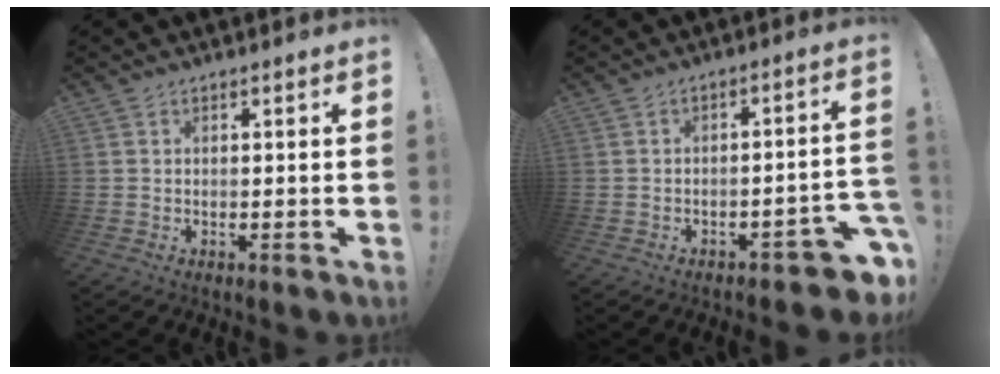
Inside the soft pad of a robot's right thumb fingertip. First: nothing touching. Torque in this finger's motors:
{"motor_torque": [0.23, 0.16, 0.43, -0.75, -0.01]}